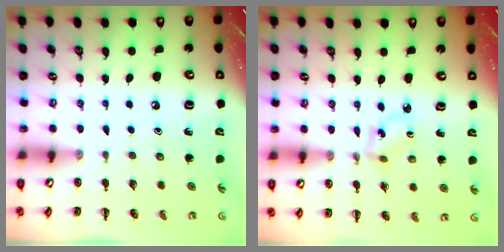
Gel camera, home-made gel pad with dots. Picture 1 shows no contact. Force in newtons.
{"total": 1.0, "press": 0.9, "slide": 0.5}